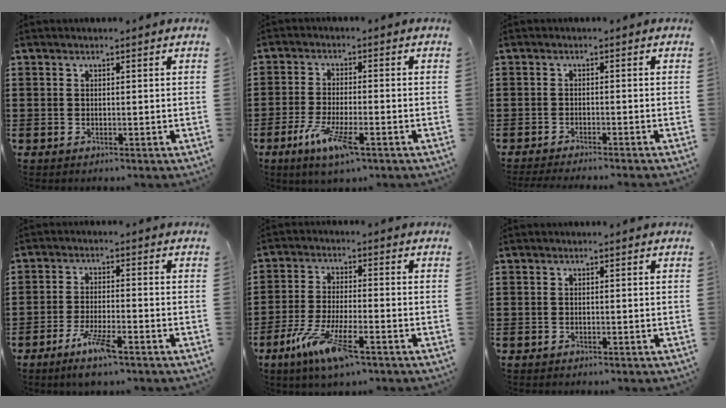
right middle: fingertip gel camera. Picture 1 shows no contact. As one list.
[{"total": 6.9, "force": [-3.4, 1.7, 5.8], "torque": [-0.122, -0.013, -0.061]}, {"total": 1.7, "force": [-1.6, -0.4, 0.5], "torque": [-0.008, -0.002, -0.030]}, {"total": 5.2, "force": [-3.4, 0.7, 3.9], "torque": [-0.081, -0.007, -0.063]}, {"total": 8.9, "force": [-4.7, 1.7, 7.3], "torque": [-0.159, -0.013, -0.087]}, {"total": 0.0}]